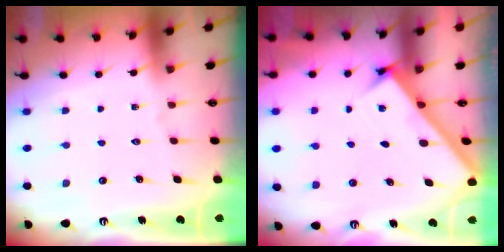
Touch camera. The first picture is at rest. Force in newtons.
{"total": 2.6, "press": 2.5, "slide": 0.3}